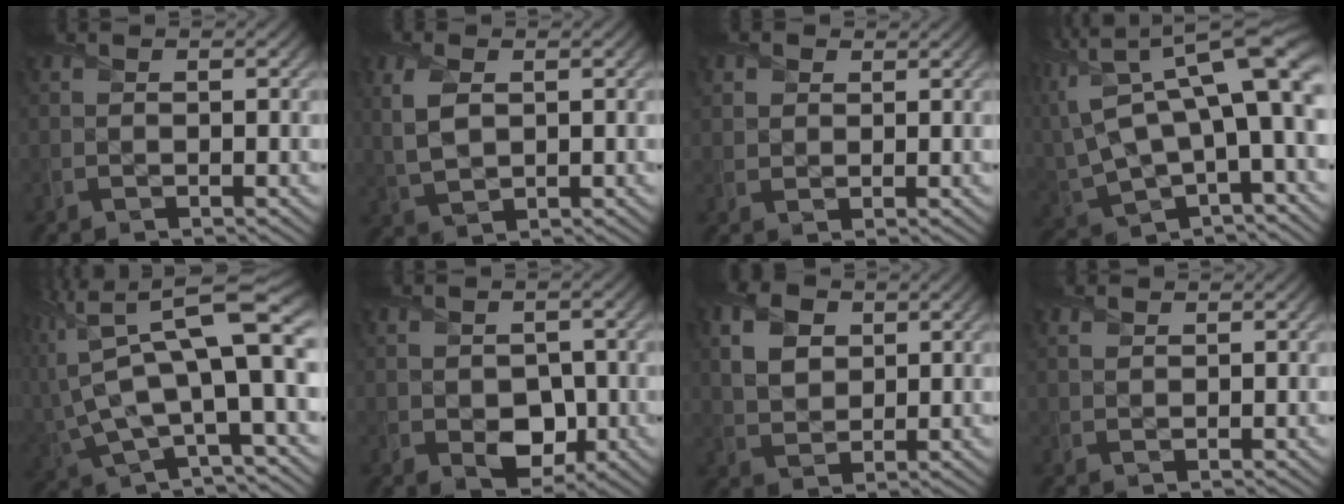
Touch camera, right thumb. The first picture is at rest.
{"total": 4.9, "force": [1.2, 2.9, 3.8], "torque": [-0.103, 0.002, 0.027]}
{"total": 2.5, "force": [1.4, 1.9, 0.7], "torque": [-0.028, -0.002, 0.028]}
{"total": 15.7, "force": [3.5, 7.8, 13.1], "torque": [-0.285, -0.022, 0.084]}
{"total": 14.3, "force": [1.3, 6.3, 12.8], "torque": [-0.274, -0.007, 0.030]}
{"total": 4.7, "force": [-0.7, 3.4, 3.1], "torque": [-0.065, -0.019, -0.003]}
{"total": 6.0, "force": [2.3, 4.1, 3.6], "torque": [-0.091, 0.005, 0.042]}
{"total": 1.4, "force": [1.1, 0.8, 0.4], "torque": [-0.014, 0.002, 0.026]}